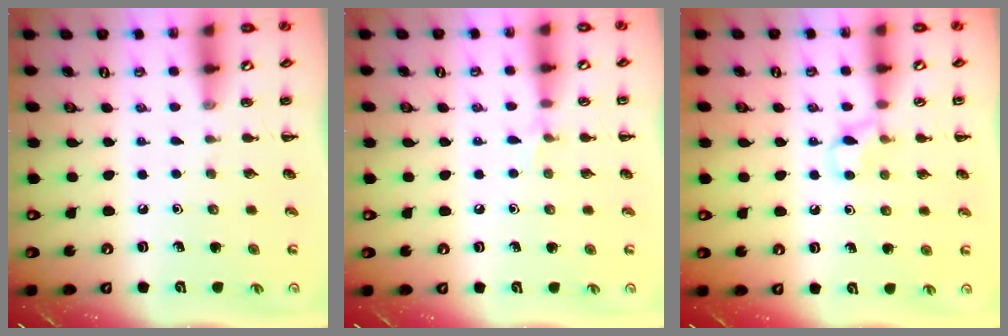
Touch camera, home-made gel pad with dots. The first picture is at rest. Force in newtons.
{"total": 3.7, "press": 3.4, "slide": 1.4}
{"total": 6.2, "press": 5.9, "slide": 2.0}